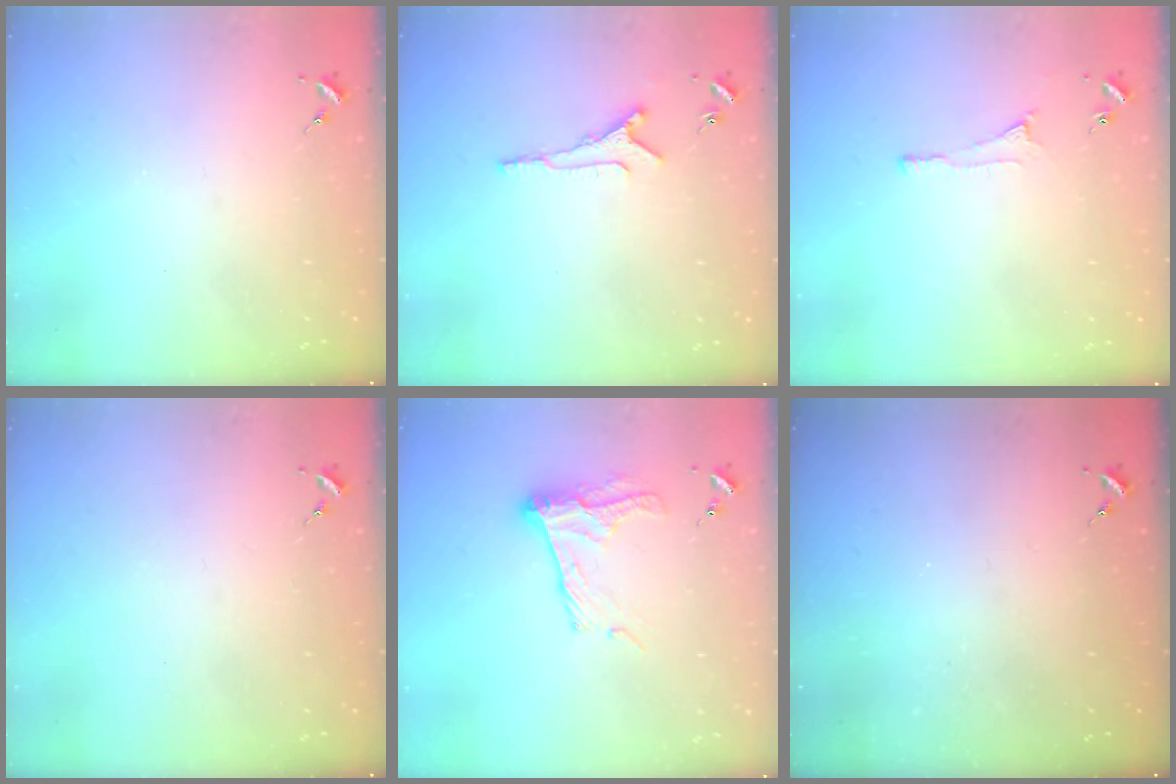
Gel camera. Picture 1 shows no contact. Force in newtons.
{"total": 7.1, "press": 7.0, "slide": 0.8}
{"total": 4.9, "press": 4.8, "slide": 0.6}
{"total": 0.0}
{"total": 12.9, "press": 12.9, "slide": 0.8}
{"total": 0.0}